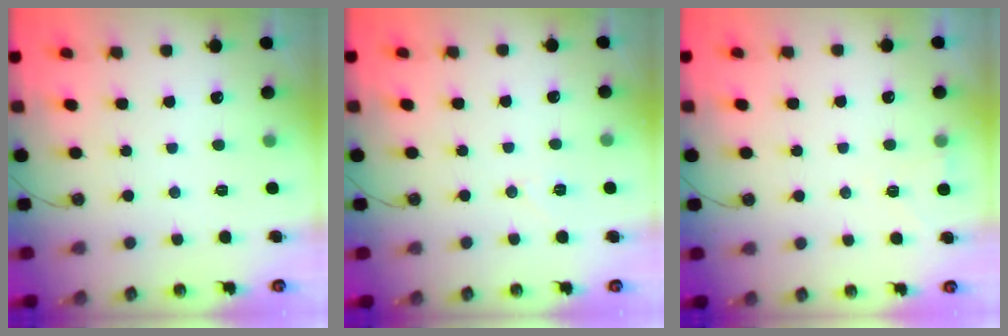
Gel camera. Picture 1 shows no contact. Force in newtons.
{"total": 5.5, "press": 5.2, "slide": 1.8}
{"total": 2.6, "press": 2.1, "slide": 1.5}